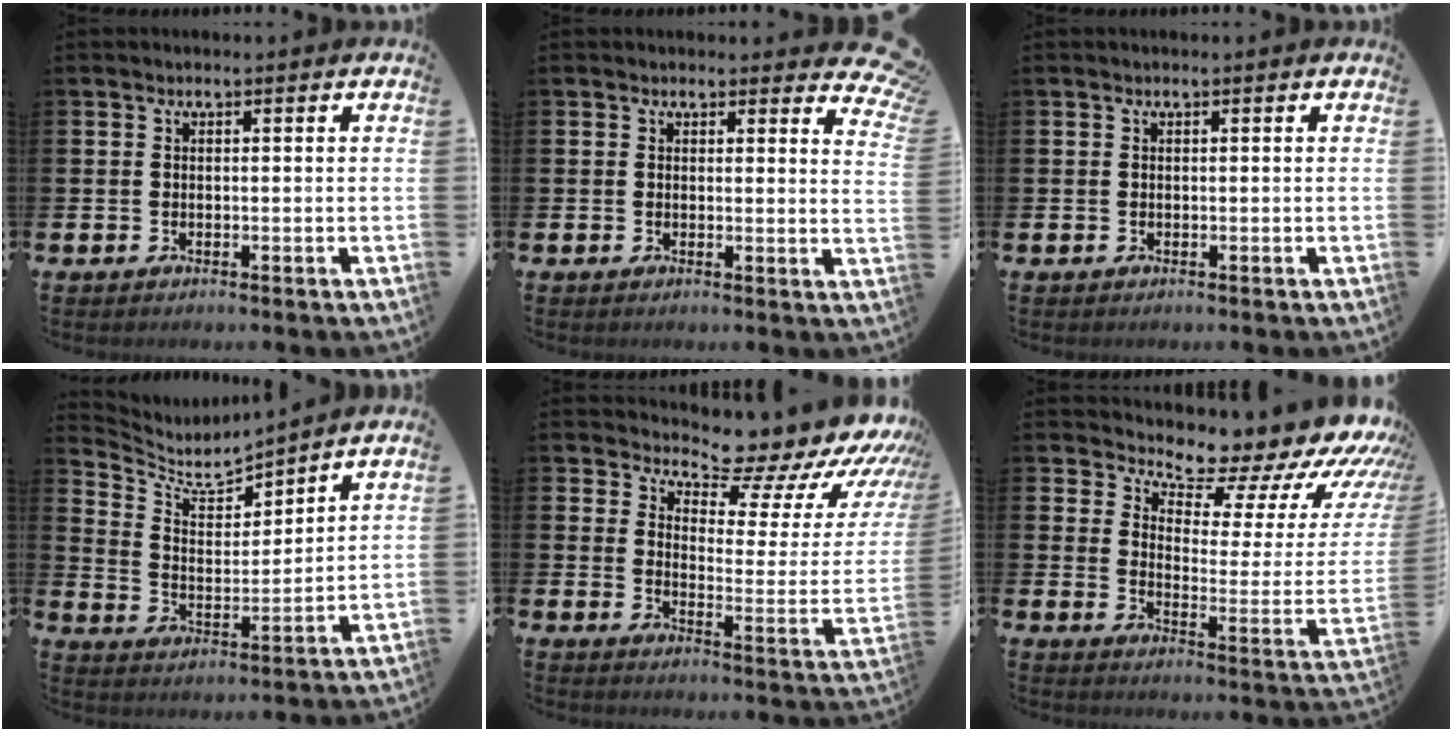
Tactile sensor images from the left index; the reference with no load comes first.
{"total": 2.4, "force": [2.2, 1.0, 0.4], "torque": [0.009, -0.016, 0.032]}
{"total": 0.0}
{"total": 5.3, "force": [5.1, 1.2, 0.8], "torque": [-0.050, -0.042, 0.087]}
{"total": 9.8, "force": [8.8, 3.0, 3.2], "torque": [-0.059, -0.079, 0.140]}
{"total": 10.2, "force": [9.4, 2.9, 2.5], "torque": [-0.050, -0.091, 0.148]}